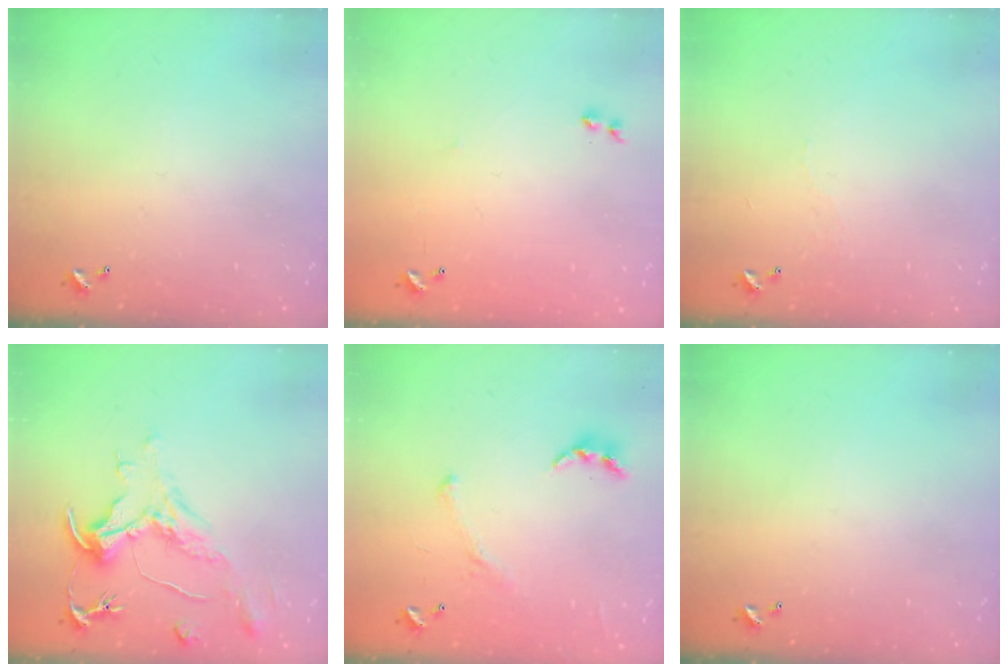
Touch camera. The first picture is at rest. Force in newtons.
{"total": 7.7, "press": 7.6, "slide": 0.7}
{"total": 2.0, "press": 1.9, "slide": 0.4}
{"total": 2.2, "press": 1.7, "slide": 1.3}
{"total": 2.3, "press": 2.3, "slide": 0.5}
{"total": 0.0}